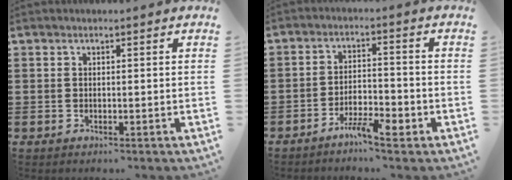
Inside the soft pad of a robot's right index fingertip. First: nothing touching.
{"total": 4.6, "force": [-3.4, 1.2, 2.9], "torque": [-0.053, 0.009, -0.064]}